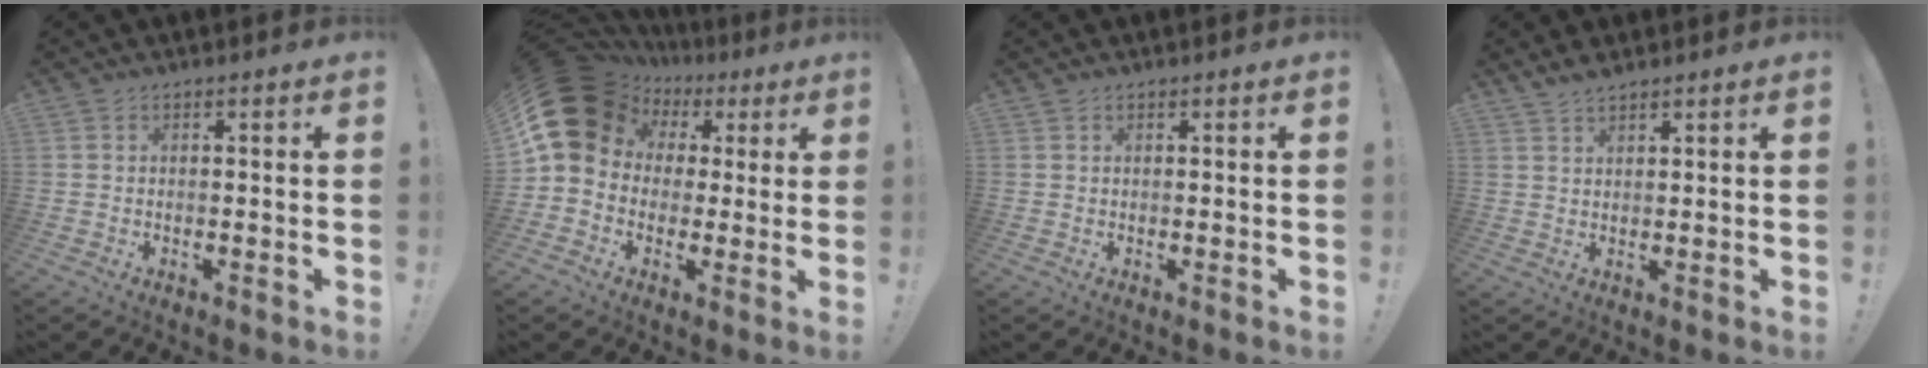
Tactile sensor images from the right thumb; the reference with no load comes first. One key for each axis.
{"total": 16.6, "fx": 5.3, "fy": 13.4, "fz": 8.2, "tx": -0.146, "ty": -0.021, "tz": 0.115}
{"total": 0.0}
{"total": 3.2, "fx": 2.8, "fy": 0.8, "fz": 1.4, "tx": -0.029, "ty": -0.011, "tz": 0.051}